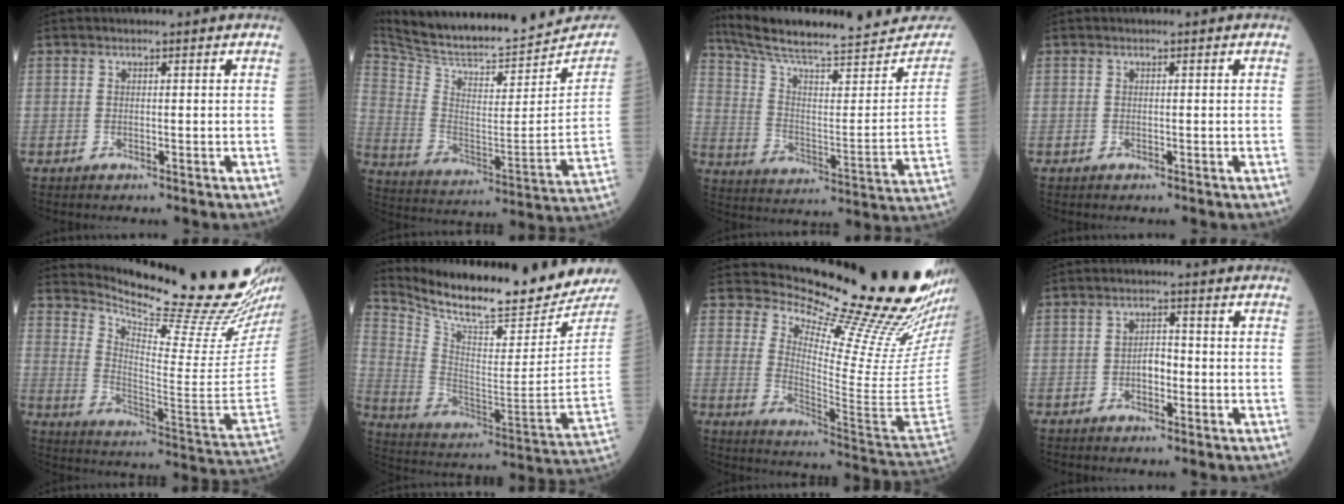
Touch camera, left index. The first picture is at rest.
{"total": 24.3, "force": [23.0, 3.6, 6.9], "torque": [-0.127, -0.068, 0.337]}
{"total": 25.1, "force": [23.0, 2.6, 9.6], "torque": [-0.154, -0.065, 0.314]}
{"total": 0.0}
{"total": 23.3, "force": [21.7, -1.2, 8.5], "torque": [-0.154, -0.126, 0.301]}
{"total": 21.8, "force": [20.3, 1.4, 7.9], "torque": [-0.157, -0.084, 0.309]}
{"total": 23.0, "force": [20.6, 0.4, 10.1], "torque": [-0.164, -0.125, 0.275]}
{"total": 2.6, "force": [-0.8, 1.4, 2.0], "torque": [-0.031, 0.006, -0.015]}